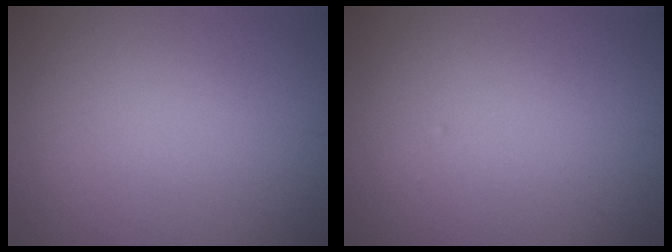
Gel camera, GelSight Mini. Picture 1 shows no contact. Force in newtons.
{"total": 0.0}